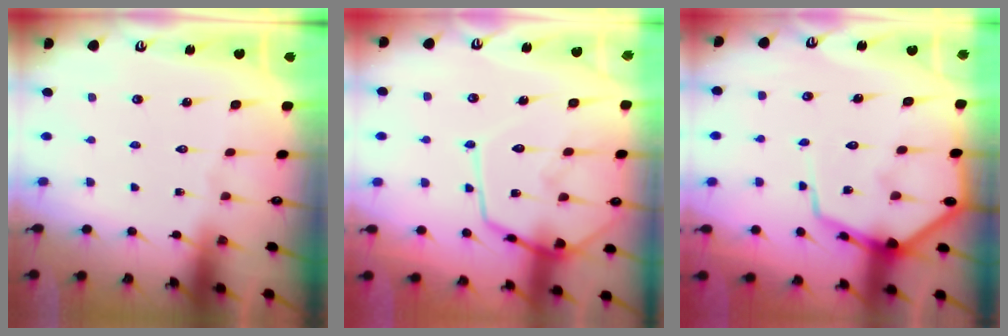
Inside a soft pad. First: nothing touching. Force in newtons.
{"total": 14.1, "press": 14.1, "slide": 1.3}
{"total": 12.1, "press": 12.0, "slide": 1.3}